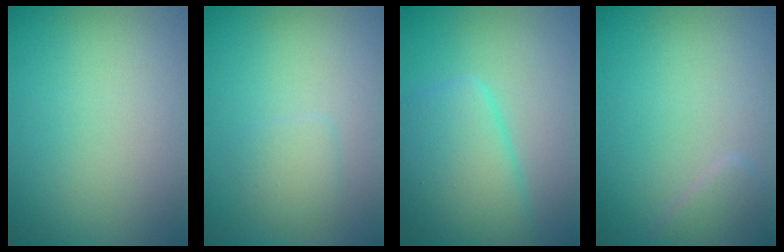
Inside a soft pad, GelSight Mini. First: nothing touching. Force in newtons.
{"total": 1.6, "press": 1.6, "slide": 0.1}
{"total": 5.8, "press": 5.8, "slide": 0.2}
{"total": 1.9, "press": 1.9, "slide": 0.1}